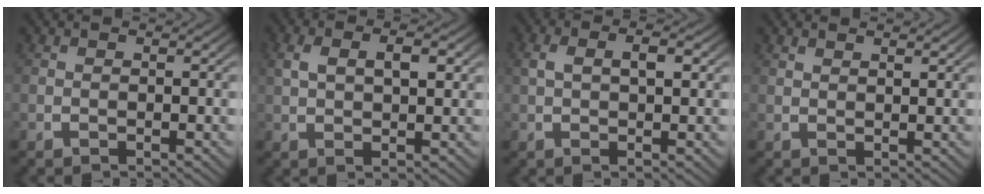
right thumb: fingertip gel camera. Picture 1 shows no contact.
{"total": 3.3, "force": [1.1, 1.4, 2.8], "torque": [-0.049, 0.006, 0.024]}
{"total": 2.8, "force": [0.8, 1.1, 2.5], "torque": [-0.043, 0.006, 0.015]}
{"total": 1.3, "force": [1.2, -0.1, 0.2], "torque": [-0.003, -0.001, 0.026]}